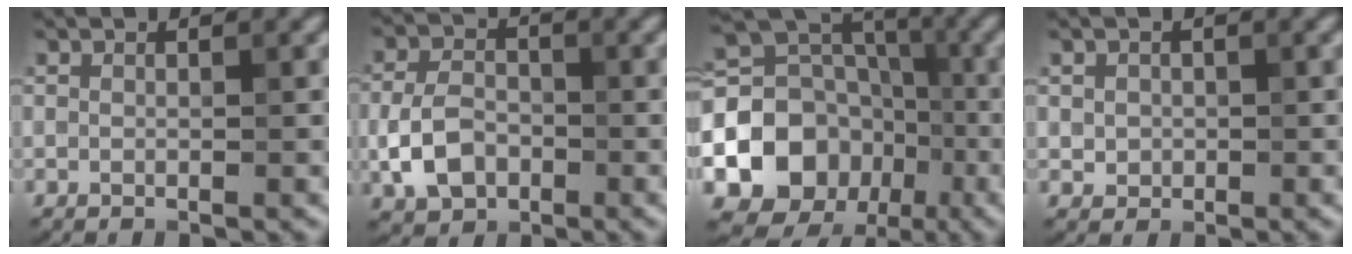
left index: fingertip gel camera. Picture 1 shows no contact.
{"total": 4.5, "force": [-1.4, 3.3, 2.8], "torque": [-0.058, -0.001, -0.031]}
{"total": 11.0, "force": [-3.0, 9.2, 5.2], "torque": [-0.105, 0.000, -0.061]}
{"total": 1.4, "force": [0.1, 1.3, 0.4], "torque": [-0.003, -0.006, 0.003]}